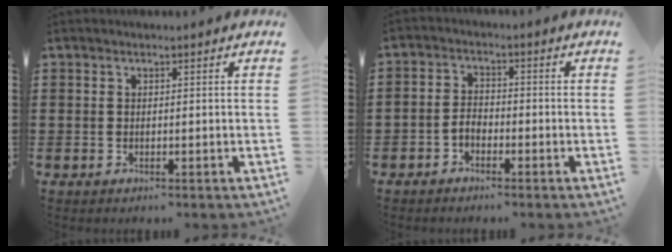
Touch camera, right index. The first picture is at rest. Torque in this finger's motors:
{"motor_torque": [1.07, 1.06, 0.33, 0.08]}